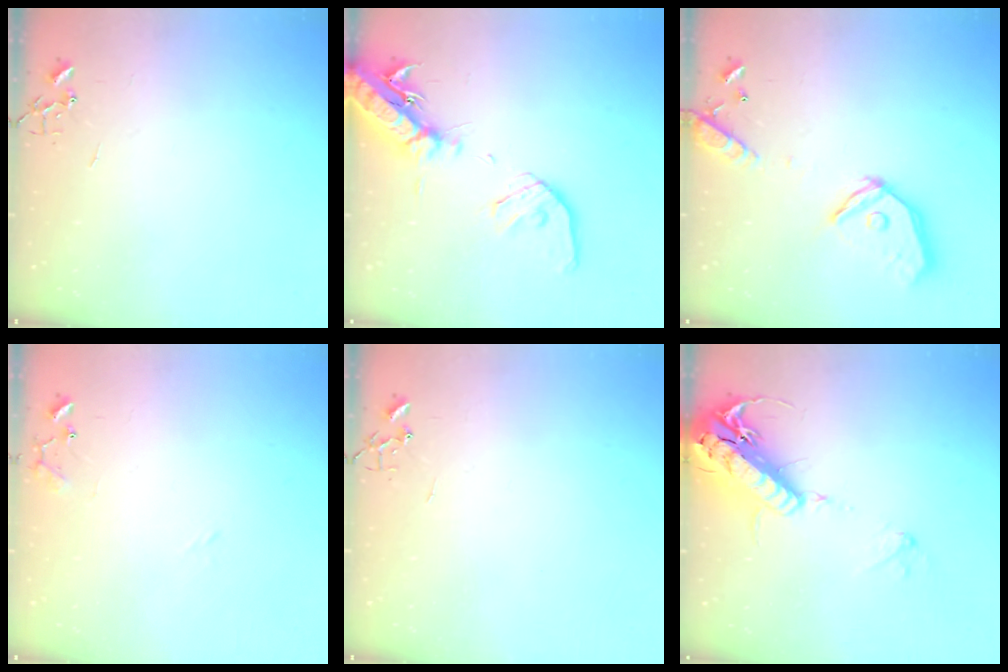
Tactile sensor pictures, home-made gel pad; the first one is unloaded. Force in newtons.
{"total": 19.4, "press": 19.1, "slide": 3.5}
{"total": 17.6, "press": 17.4, "slide": 2.7}
{"total": 9.5, "press": 9.5, "slide": 0.7}
{"total": 0.0}
{"total": 19.9, "press": 19.5, "slide": 3.8}